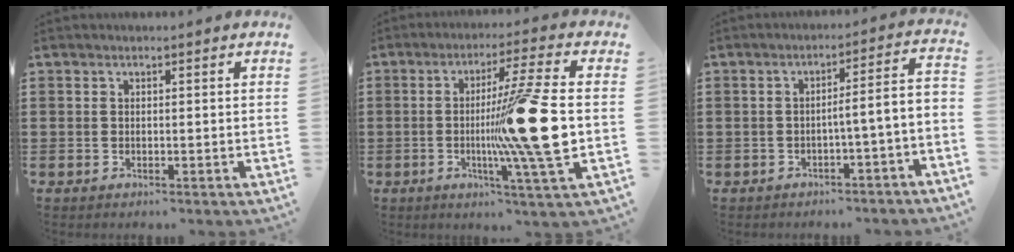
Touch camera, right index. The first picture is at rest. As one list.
[{"total": 15.4, "force": [-1.1, 0.3, 15.4], "torque": [-0.239, -0.022, -0.032]}, {"total": 3.6, "force": [-2.1, -0.4, 2.8], "torque": [-0.055, -0.016, -0.049]}]